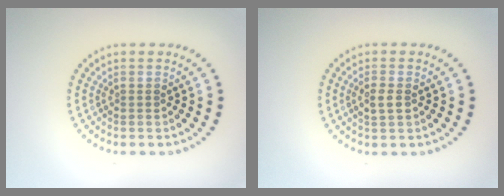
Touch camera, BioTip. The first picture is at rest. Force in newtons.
{"total": 1.6, "press": 1.5, "slide": 0.4}